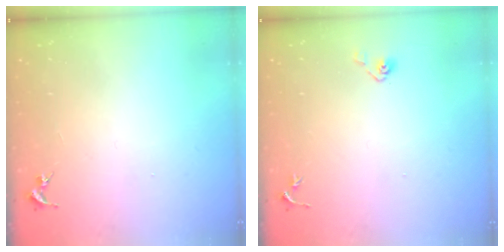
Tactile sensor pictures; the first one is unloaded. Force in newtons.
{"total": 3.7, "press": 3.4, "slide": 1.3}